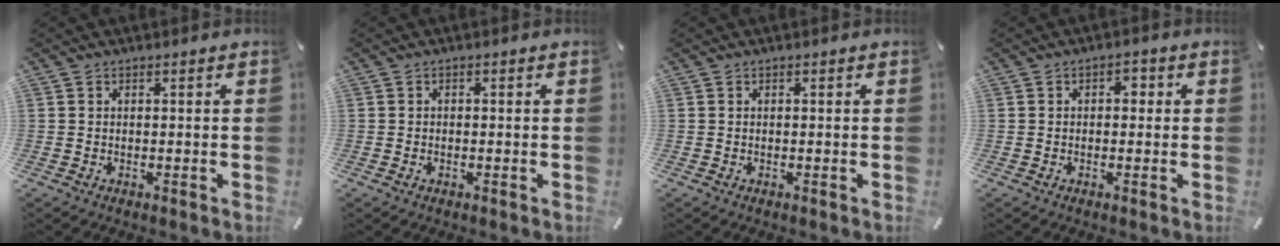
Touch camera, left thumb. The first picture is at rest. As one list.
[{"total": 0.8, "force": [-0.3, 0.5, 0.6], "torque": [-0.012, 0.000, -0.006]}, {"total": 0.0}, {"total": 2.3, "force": [-0.3, 1.5, 1.7], "torque": [-0.026, 0.009, -0.011]}]